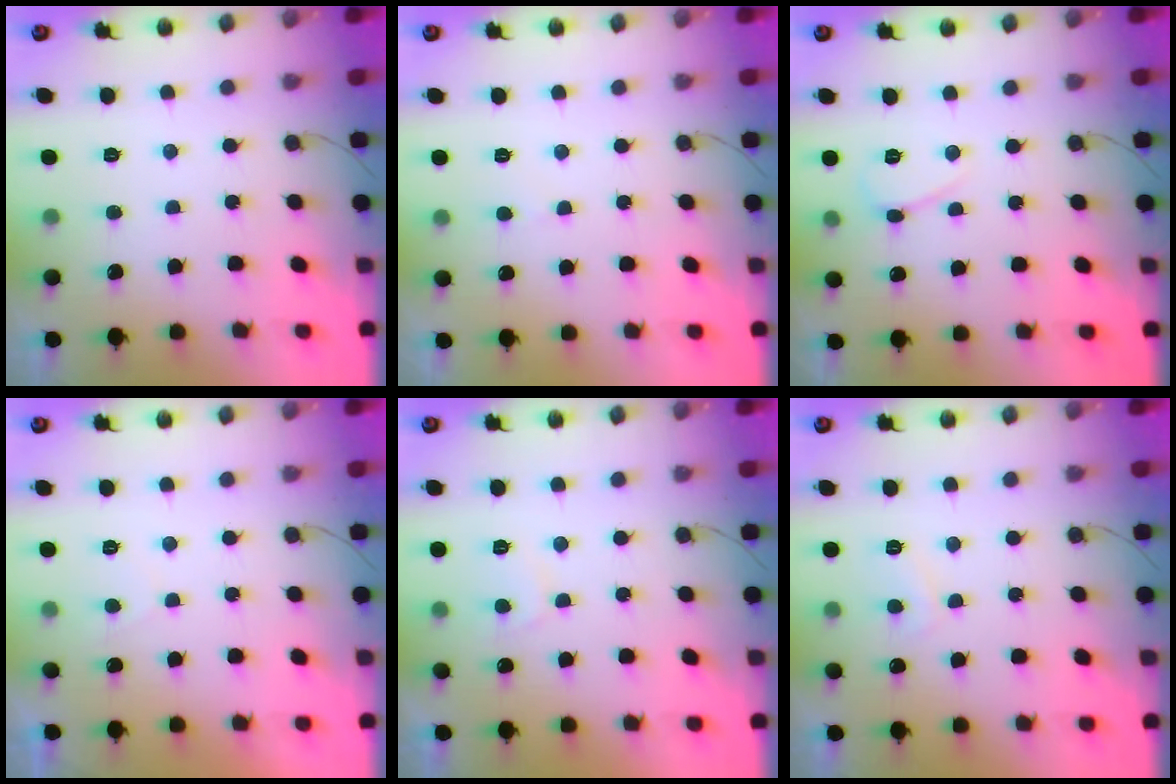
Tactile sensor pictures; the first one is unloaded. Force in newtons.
{"total": 2.5, "press": 2.5, "slide": 0.2}
{"total": 4.0, "press": 3.9, "slide": 0.5}
{"total": 1.0, "press": 0.8, "slide": 0.6}
{"total": 3.0, "press": 2.9, "slide": 0.7}
{"total": 3.0, "press": 3.0, "slide": 0.5}